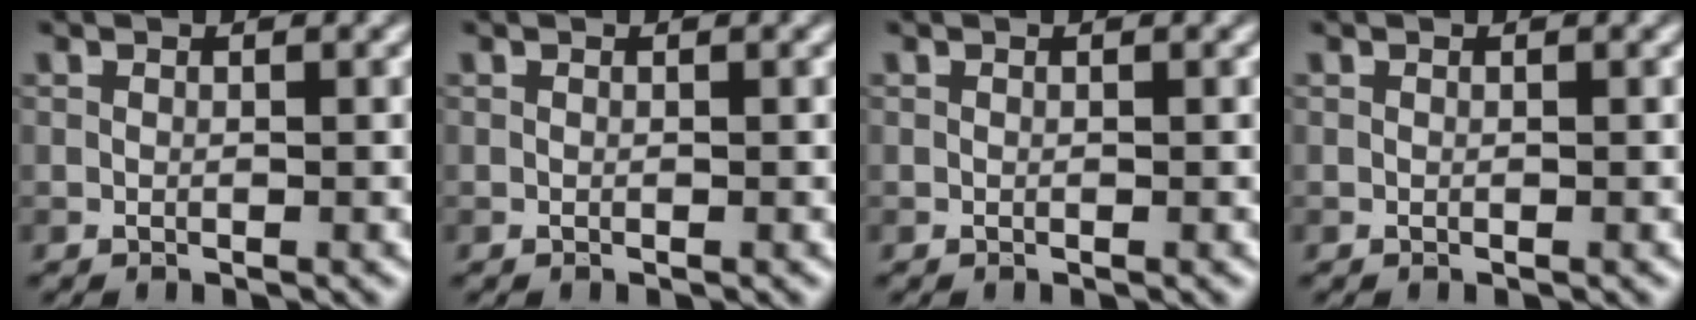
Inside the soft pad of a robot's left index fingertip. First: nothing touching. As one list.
[{"total": 0.0}, {"total": 0.0}, {"total": 0.0}]